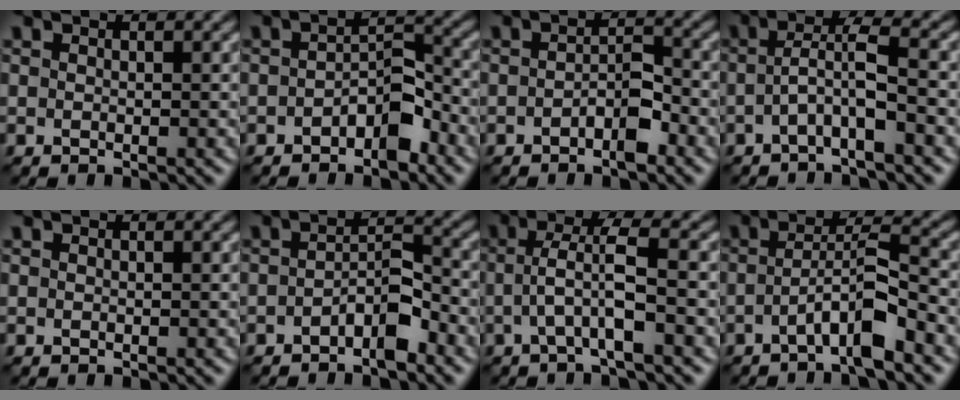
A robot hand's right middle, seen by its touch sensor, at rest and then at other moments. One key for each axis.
{"total": 3.8, "fx": -1.9, "fy": 1.9, "fz": 2.8, "tx": -0.042, "ty": 0.012, "tz": -0.033}
{"total": 2.8, "fx": -1.3, "fy": 1.1, "fz": 2.3, "tx": -0.034, "ty": 0.008, "tz": -0.024}
{"total": 3.7, "fx": -0.9, "fy": 0.5, "fz": 3.6, "tx": -0.069, "ty": 0.013, "tz": -0.026}
{"total": 0.0}
{"total": 3.4, "fx": -1.7, "fy": 1.2, "fz": 2.7, "tx": -0.043, "ty": 0.011, "tz": -0.033}
{"total": 4.2, "fx": -0.6, "fy": 0.5, "fz": 4.2, "tx": -0.083, "ty": 0.009, "tz": -0.016}
{"total": 4.6, "fx": -2.1, "fy": 0.7, "fz": 4.0, "tx": -0.069, "ty": 0.015, "tz": -0.043}